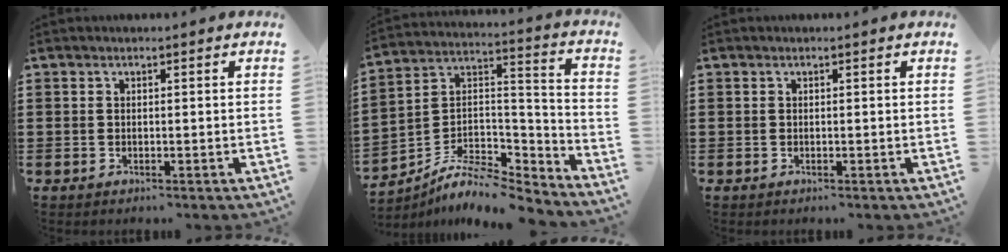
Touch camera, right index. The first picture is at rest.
{"total": 8.2, "force": [-6.7, 3.4, 3.5], "torque": [-0.069, 0.010, -0.130]}
{"total": 0.0}